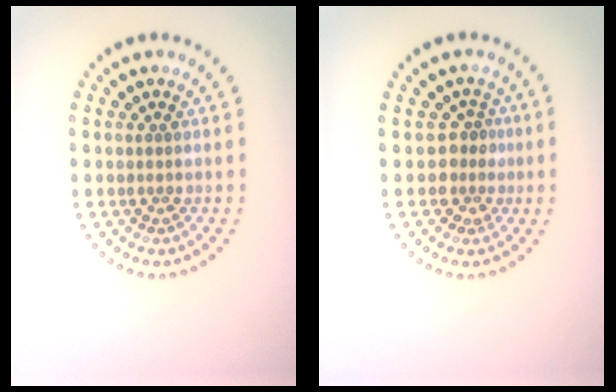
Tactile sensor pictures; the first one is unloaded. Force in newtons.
{"total": 2.1, "press": 1.5, "slide": 1.4}